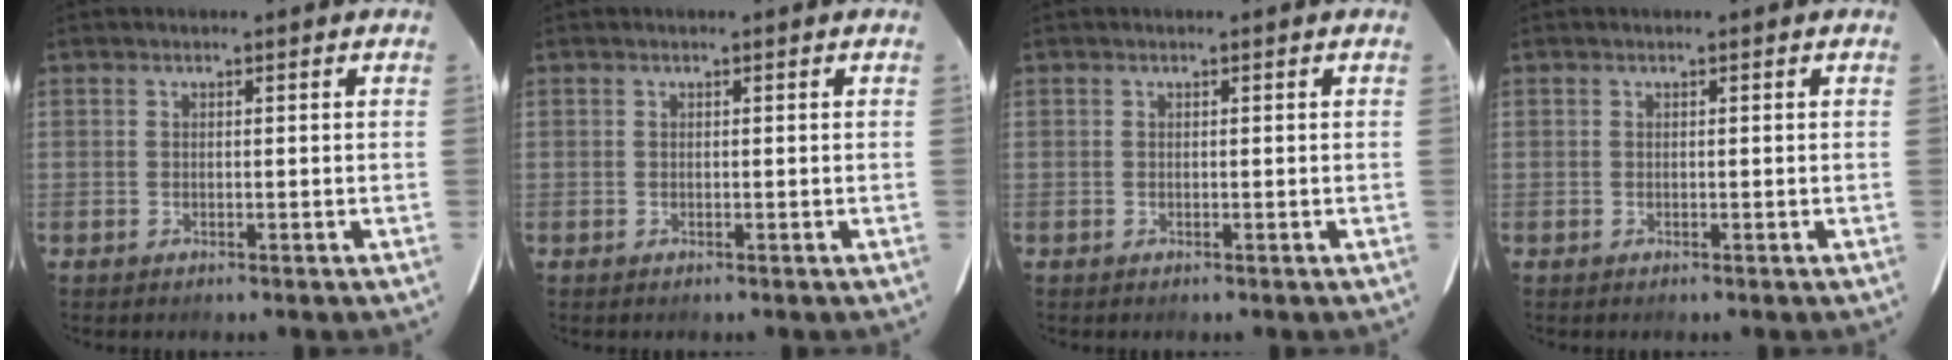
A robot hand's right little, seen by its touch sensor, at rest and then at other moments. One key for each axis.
{"total": 0.0}
{"total": 0.0}
{"total": 0.0}